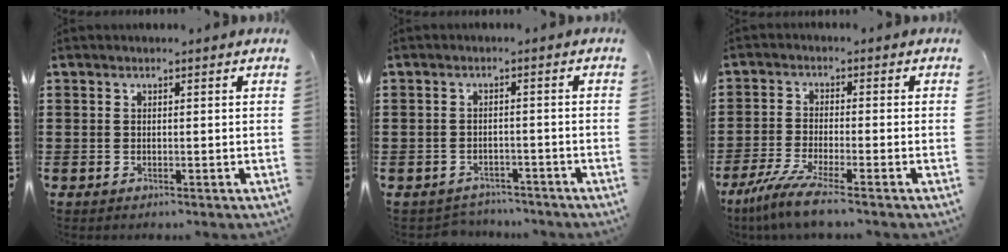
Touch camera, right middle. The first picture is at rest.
{"total": 2.2, "force": [-2.1, 0.5, -0.2], "torque": [-0.005, 0.000, -0.047]}
{"total": 5.9, "force": [-4.5, 0.0, 3.8], "torque": [-0.098, -0.026, -0.091]}